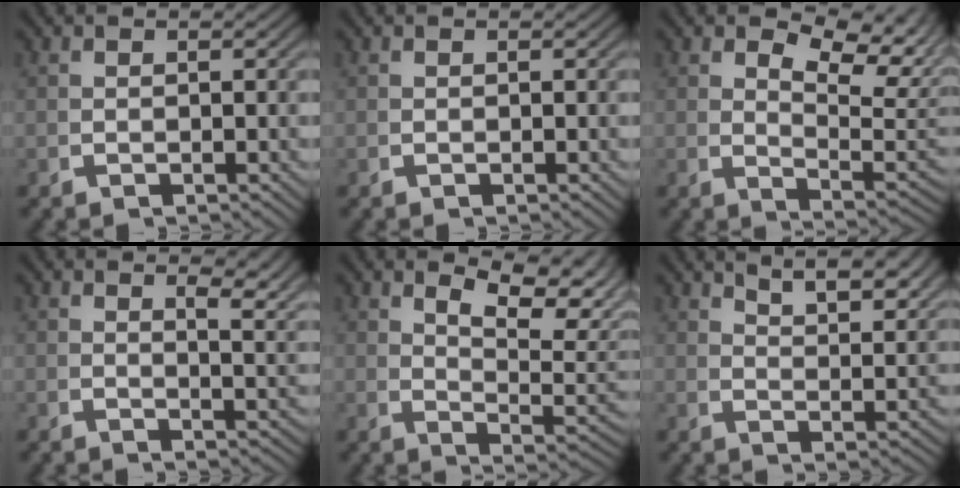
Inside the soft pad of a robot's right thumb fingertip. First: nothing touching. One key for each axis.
{"total": 0.0}
{"total": 6.8, "fx": 1.8, "fy": 3.7, "fz": 5.4, "tx": -0.078, "ty": -0.016, "tz": 0.037}
{"total": 3.8, "fx": 2.3, "fy": 1.2, "fz": 2.8, "tx": -0.030, "ty": -0.004, "tz": 0.035}
{"total": 7.3, "fx": 2.4, "fy": 3.5, "fz": 6.0, "tx": -0.083, "ty": -0.007, "tz": 0.045}
{"total": 6.2, "fx": 5.1, "fy": 1.3, "fz": 3.3, "tx": -0.038, "ty": 0.013, "tz": 0.085}